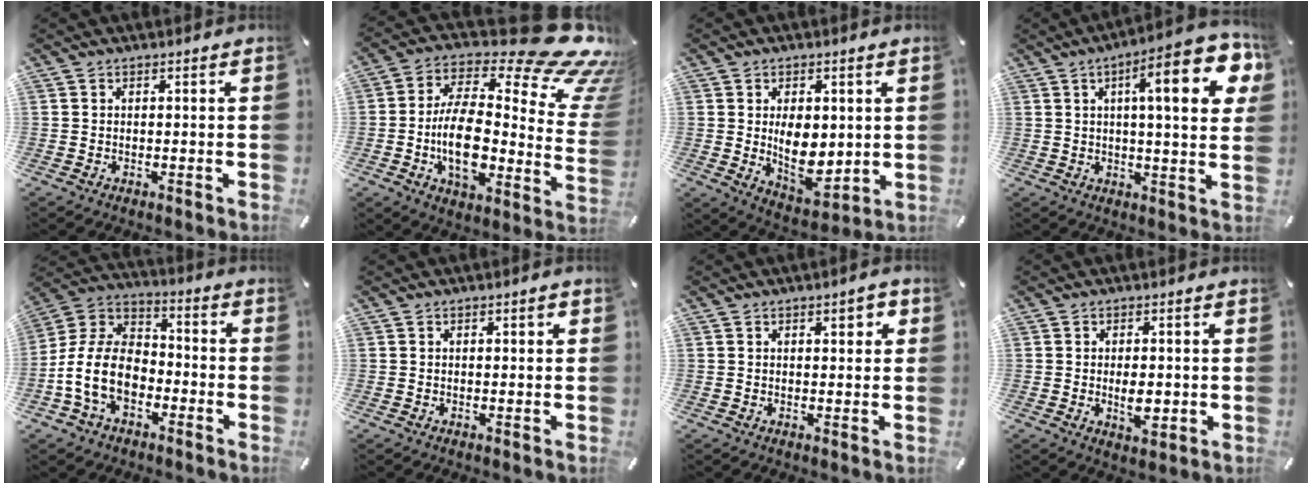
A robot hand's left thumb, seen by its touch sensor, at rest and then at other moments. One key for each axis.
{"total": 24.4, "fx": 5.3, "fy": 12.4, "fz": 20.3, "tx": -0.340, "ty": -0.065, "tz": 0.089}
{"total": 10.0, "fx": 0.8, "fy": 6.8, "fz": 7.3, "tx": -0.099, "ty": -0.013, "tz": 0.012}
{"total": 18.3, "fx": 6.4, "fy": 4.5, "fz": 16.5, "tx": -0.229, "ty": -0.027, "tz": 0.084}
{"total": 12.9, "fx": -4.8, "fy": 8.9, "fz": 7.9, "tx": -0.187, "ty": 0.016, "tz": -0.094}
{"total": 1.2, "fx": 0.4, "fy": 0.5, "fz": 1.0, "tx": -0.019, "ty": 0.004, "tz": 0.005}
{"total": 3.1, "fx": 1.3, "fy": 1.5, "fz": 2.4, "tx": -0.034, "ty": 0.001, "tz": 0.017}
{"total": 5.1, "fx": -0.4, "fy": 2.9, "fz": 4.2, "tx": -0.071, "ty": -0.007, "tz": -0.012}